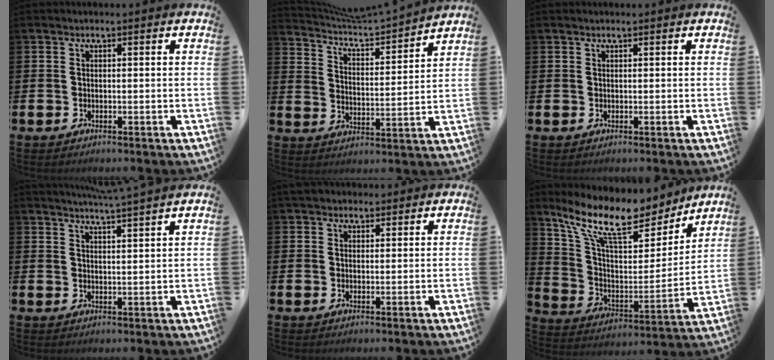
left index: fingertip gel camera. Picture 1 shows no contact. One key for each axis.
{"total": 5.8, "fx": 5.7, "fy": 0.2, "fz": 0.8, "tx": -0.044, "ty": -0.055, "tz": 0.098}
{"total": 0.0}
{"total": 4.2, "fx": 4.1, "fy": -1.2, "fz": 0.5, "tx": -0.022, "ty": -0.022, "tz": 0.072}
{"total": 3.1, "fx": 2.8, "fy": 1.3, "fz": 0.5, "tx": 0.002, "ty": -0.008, "tz": 0.048}
{"total": 12.7, "fx": 10.4, "fy": 3.8, "fz": 6.2, "tx": -0.151, "ty": -0.065, "tz": 0.177}